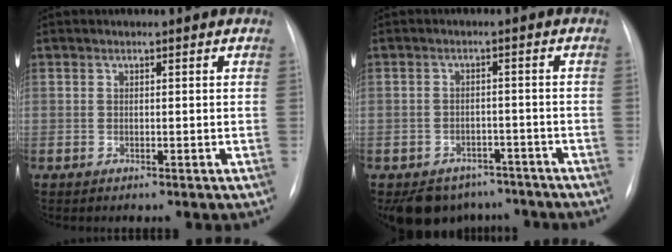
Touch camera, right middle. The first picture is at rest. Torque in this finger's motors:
{"motor_torque": [0.07, -0.17, 0.00, 0.03]}